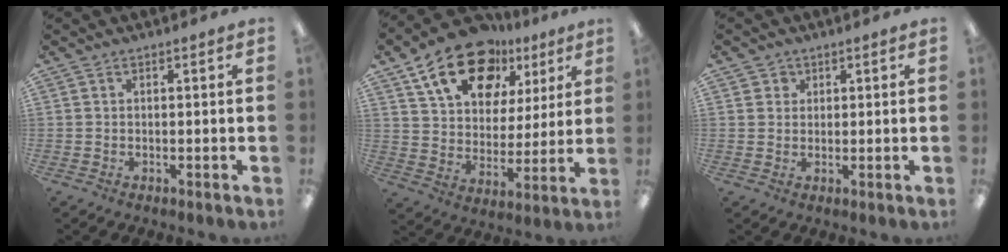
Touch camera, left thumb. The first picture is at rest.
{"total": 18.7, "force": [11.6, 11.5, 9.2], "torque": [-0.149, -0.055, 0.208]}
{"total": 2.5, "force": [1.1, 2.3, -0.1], "torque": [0.001, 0.000, 0.018]}